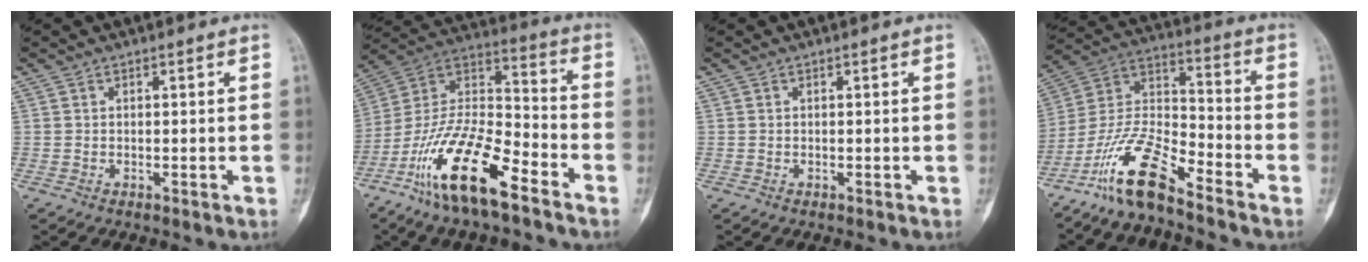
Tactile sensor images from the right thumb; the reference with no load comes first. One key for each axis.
{"total": 19.4, "fx": -11.6, "fy": 6.0, "fz": 14.3, "tx": -0.279, "ty": 0.067, "tz": -0.222}
{"total": 0.0}
{"total": 13.7, "fx": -10.3, "fy": 3.2, "fz": 8.5, "tx": -0.172, "ty": 0.074, "tz": -0.205}